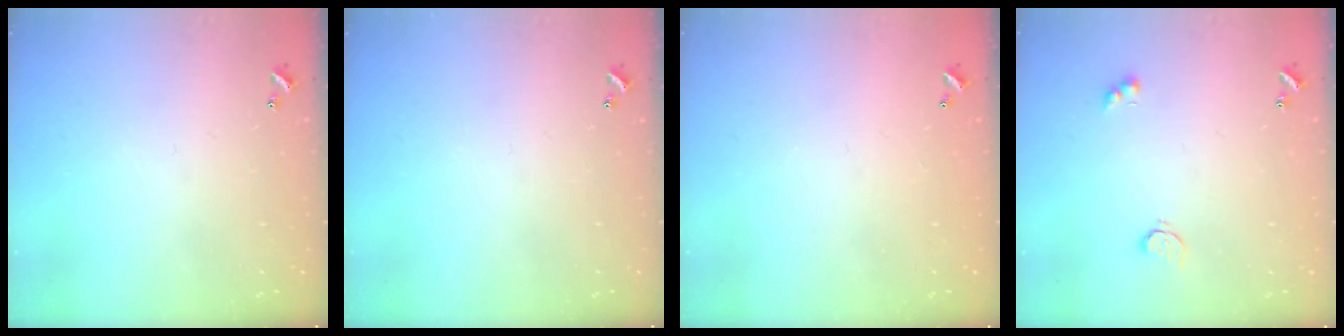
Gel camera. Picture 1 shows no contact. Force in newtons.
{"total": 0.0}
{"total": 2.9, "press": 2.9, "slide": 0.1}
{"total": 2.5, "press": 2.4, "slide": 0.5}